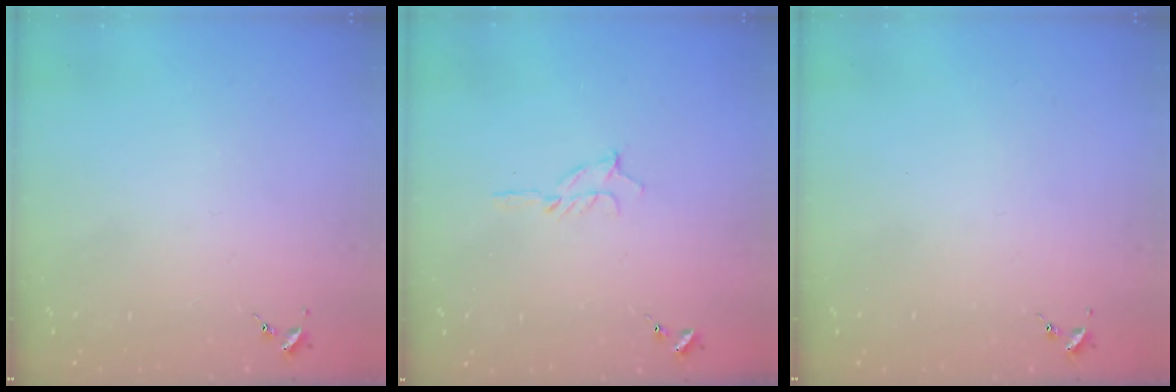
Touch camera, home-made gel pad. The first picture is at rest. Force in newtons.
{"total": 5.0, "press": 5.0, "slide": 0.6}
{"total": 0.0}